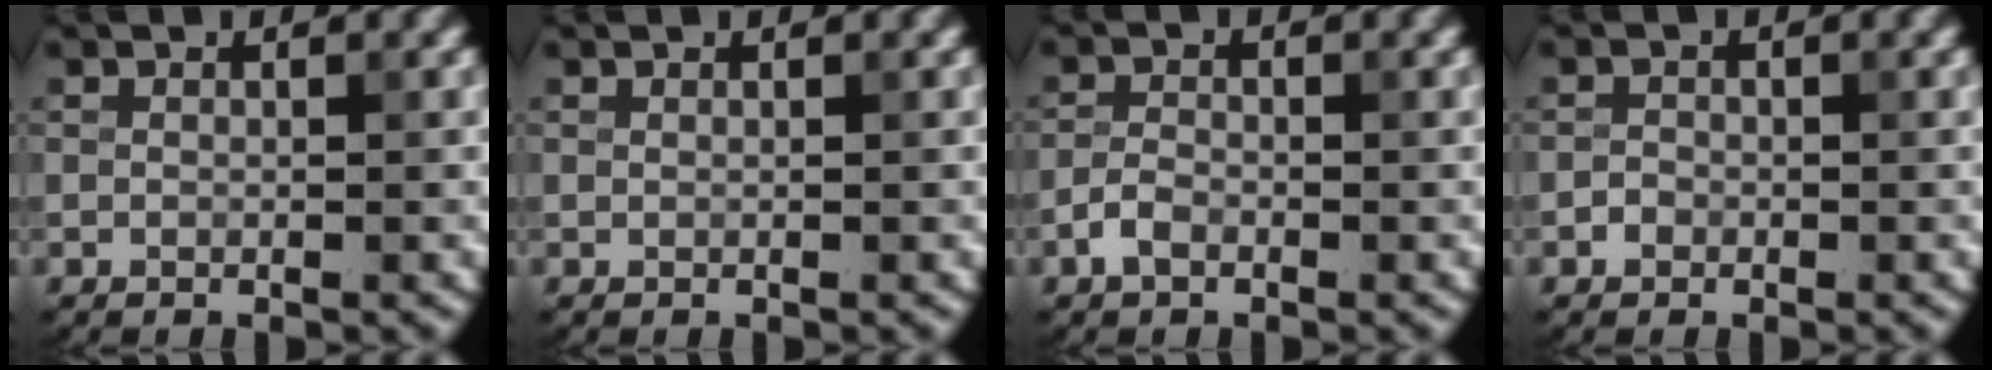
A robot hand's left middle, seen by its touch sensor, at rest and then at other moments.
{"total": 0.0}
{"total": 1.8, "force": [-1.1, 0.9, 1.0], "torque": [-0.019, 0.004, -0.026]}
{"total": 0.9, "force": [-0.5, 0.7, 0.2], "torque": [0.000, 0.000, -0.010]}